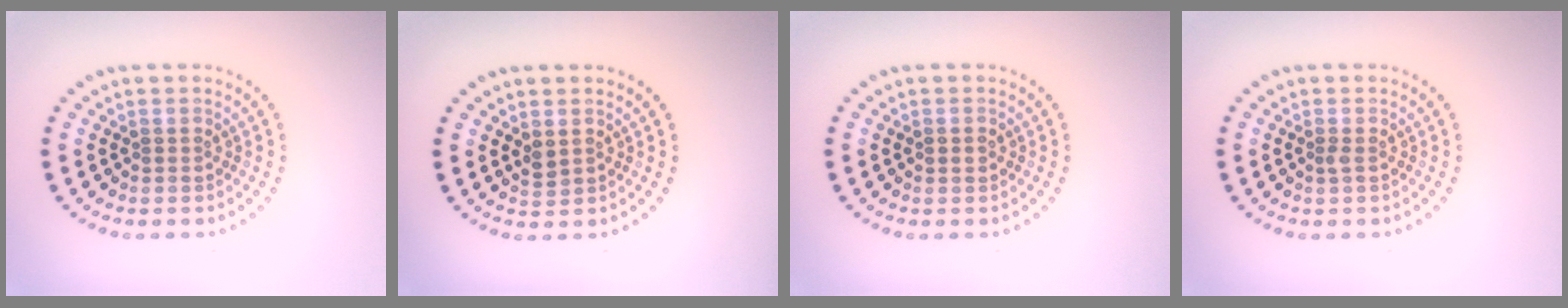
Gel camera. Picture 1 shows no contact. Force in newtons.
{"total": 1.0, "press": 0.9, "slide": 0.4}
{"total": 1.0, "press": 1.0, "slide": 0.0}
{"total": 0.6, "press": 0.5, "slide": 0.3}